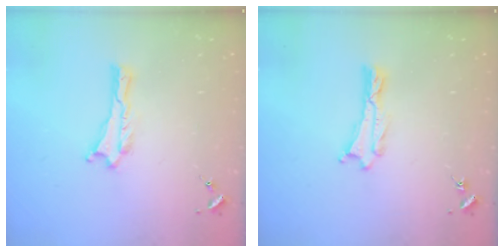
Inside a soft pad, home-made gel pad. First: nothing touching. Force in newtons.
{"total": 0.0}